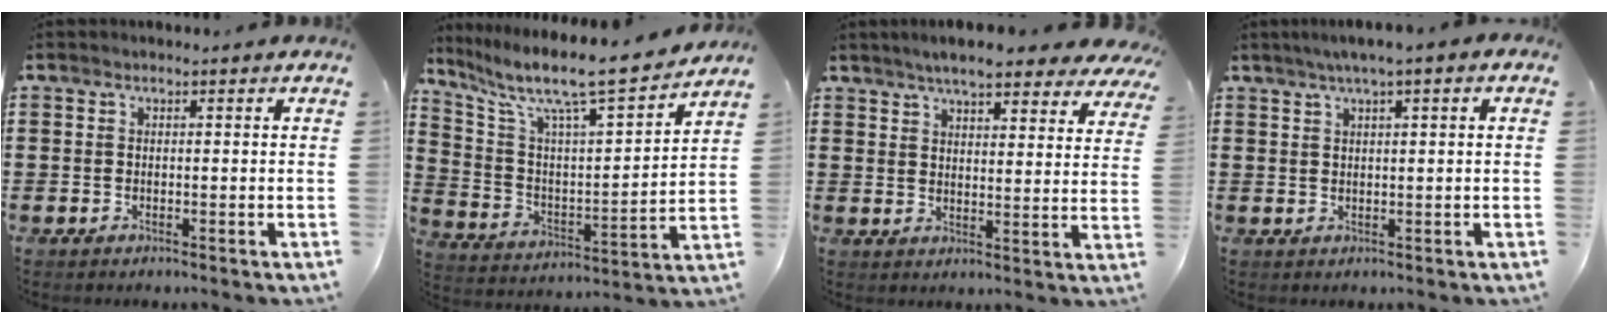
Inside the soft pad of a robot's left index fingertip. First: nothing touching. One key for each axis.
{"total": 9.5, "fx": 8.0, "fy": 1.0, "fz": 5.1, "tx": -0.133, "ty": -0.061, "tz": 0.127}
{"total": 6.6, "fx": 5.9, "fy": 0.6, "fz": 2.9, "tx": -0.069, "ty": -0.018, "tz": 0.104}
{"total": 2.4, "fx": 1.1, "fy": 0.0, "fz": 2.1, "tx": -0.040, "ty": 0.000, "tz": 0.018}